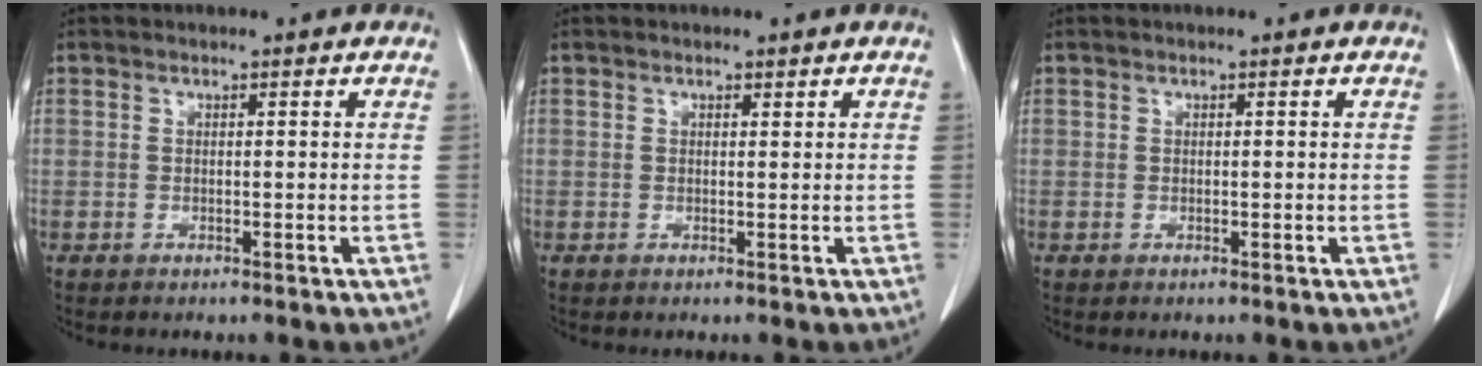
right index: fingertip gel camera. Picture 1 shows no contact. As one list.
[{"total": 0.8, "force": [0.5, 0.4, 0.5], "torque": [-0.013, 0.000, 0.009]}, {"total": 0.8, "force": [0.0, 0.5, 0.5], "torque": [-0.016, 0.006, 0.003]}]